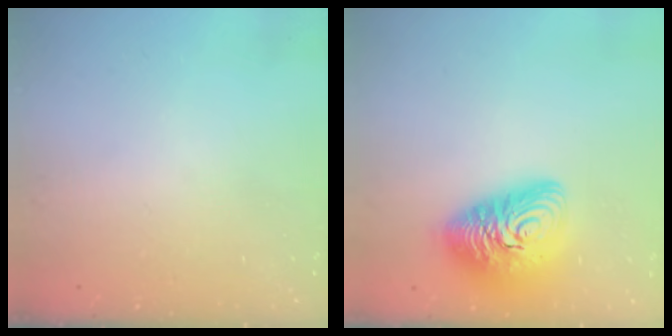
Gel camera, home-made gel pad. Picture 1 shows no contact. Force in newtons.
{"total": 15.2, "press": 15.1, "slide": 1.4}